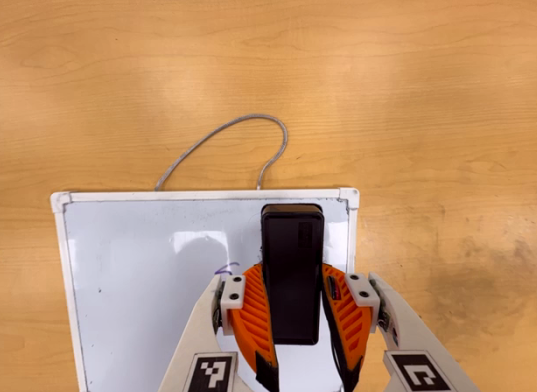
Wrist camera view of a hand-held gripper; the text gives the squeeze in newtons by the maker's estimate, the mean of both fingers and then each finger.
{"total": 9.5, "left": 6.6, "right": 12.4}